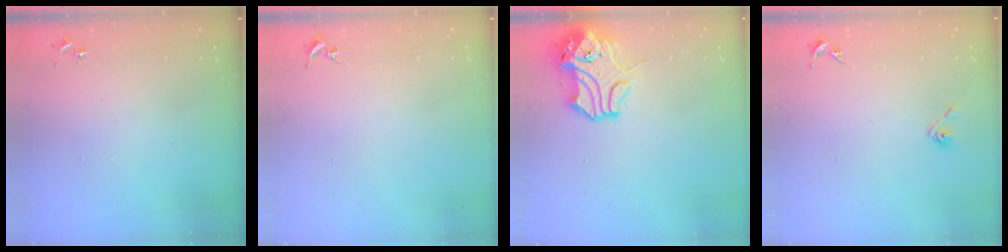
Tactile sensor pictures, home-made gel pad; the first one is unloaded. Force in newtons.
{"total": 0.0}
{"total": 13.2, "press": 13.0, "slide": 2.0}
{"total": 4.4, "press": 3.9, "slide": 2.0}